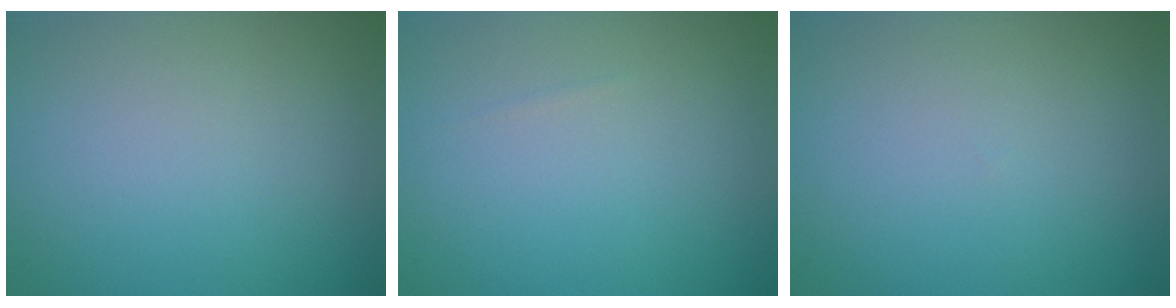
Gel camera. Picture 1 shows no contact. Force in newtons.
{"total": 0.0}
{"total": 0.0}